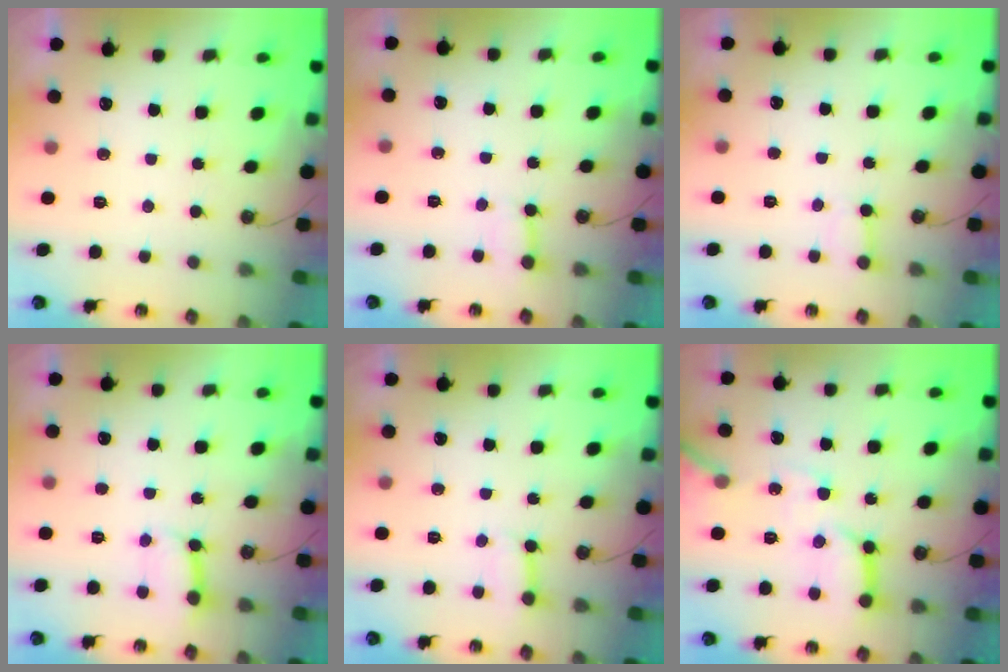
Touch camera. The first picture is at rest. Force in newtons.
{"total": 3.0, "press": 2.9, "slide": 0.5}
{"total": 2.5, "press": 2.4, "slide": 0.4}
{"total": 8.0, "press": 8.0, "slide": 0.7}
{"total": 3.6, "press": 3.6, "slide": 0.4}
{"total": 13.6, "press": 13.5, "slide": 1.3}